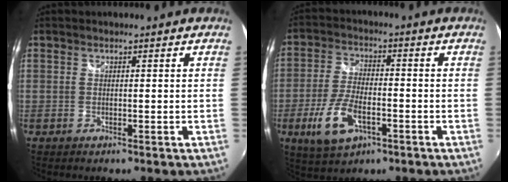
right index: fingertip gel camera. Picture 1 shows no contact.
{"total": 10.6, "force": [-4.2, 5.2, 8.2], "torque": [-0.181, -0.009, -0.074]}